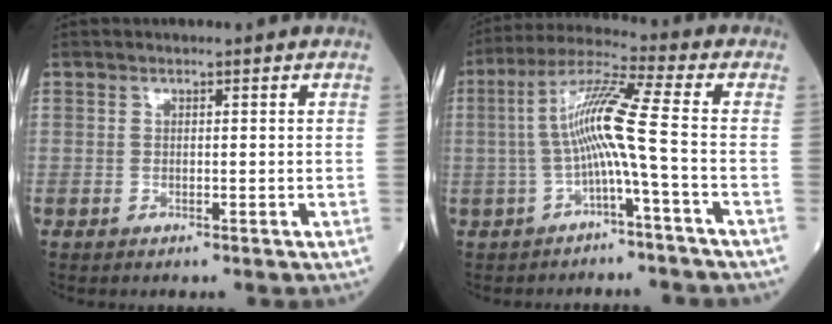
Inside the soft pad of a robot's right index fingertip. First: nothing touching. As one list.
[{"total": 8.9, "force": [-1.5, -1.4, 8.6], "torque": [-0.170, 0.026, -0.028]}]